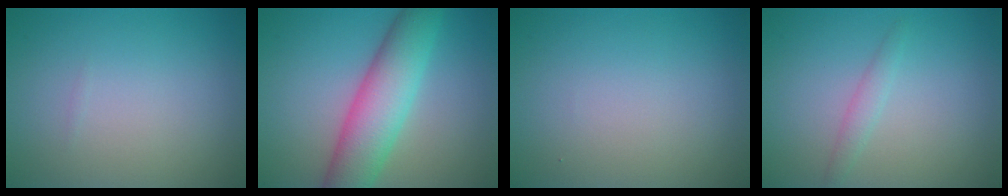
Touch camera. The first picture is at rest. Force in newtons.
{"total": 7.3, "press": 7.3, "slide": 0.4}
{"total": 0.0}
{"total": 1.2, "press": 1.2, "slide": 0.1}